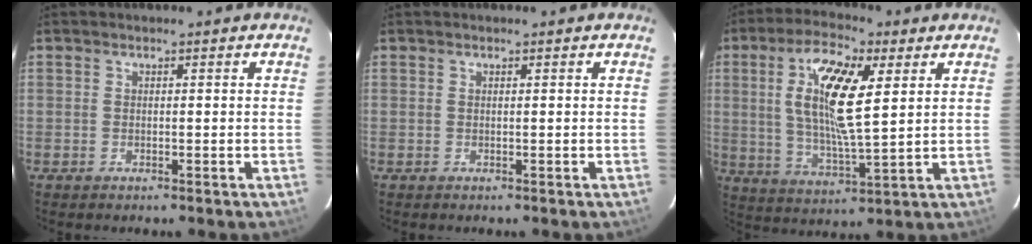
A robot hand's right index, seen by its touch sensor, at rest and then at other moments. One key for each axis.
{"total": 0.0}
{"total": 14.3, "fx": 4.2, "fy": 4.2, "fz": 13.0, "tx": -0.245, "ty": 0.006, "tz": 0.078}